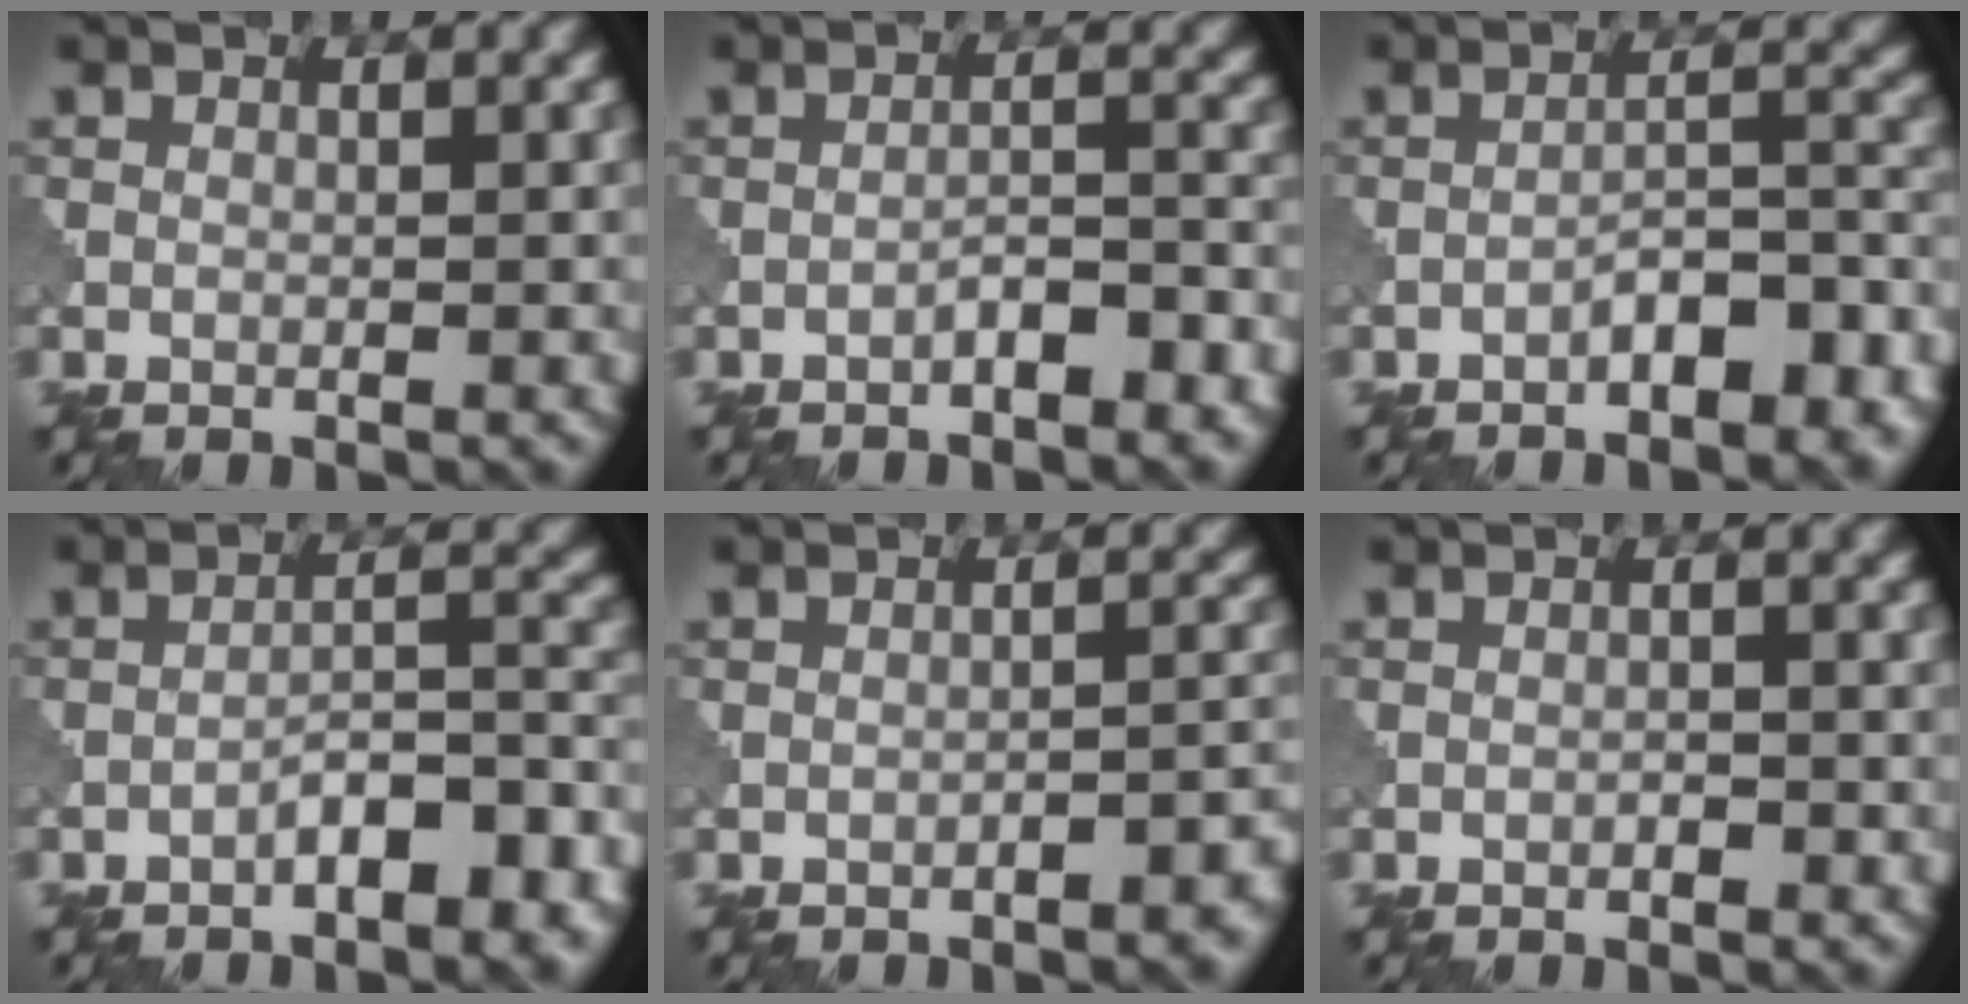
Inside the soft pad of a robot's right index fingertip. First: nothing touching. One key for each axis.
{"total": 2.7, "fx": -1.7, "fy": 0.9, "fz": 1.9, "tx": -0.030, "ty": 0.013, "tz": -0.028}
{"total": 5.4, "fx": -3.4, "fy": 2.0, "fz": 3.7, "tx": -0.048, "ty": 0.017, "tz": -0.050}
{"total": 5.5, "fx": -3.3, "fy": 1.8, "fz": 3.9, "tx": -0.055, "ty": 0.017, "tz": -0.049}
{"total": 2.8, "fx": -1.9, "fy": 0.9, "fz": 1.9, "tx": -0.026, "ty": 0.008, "tz": -0.025}
{"total": 0.5, "fx": -0.3, "fy": 0.3, "fz": 0.3, "tx": -0.005, "ty": 0.002, "tz": -0.004}